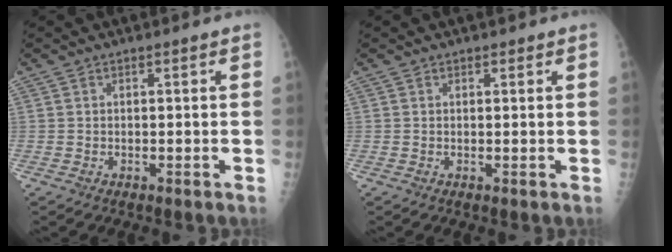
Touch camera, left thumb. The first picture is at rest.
{"total": 0.6, "force": [0.5, 0.4, 0.1], "torque": [0.003, -0.003, 0.004]}